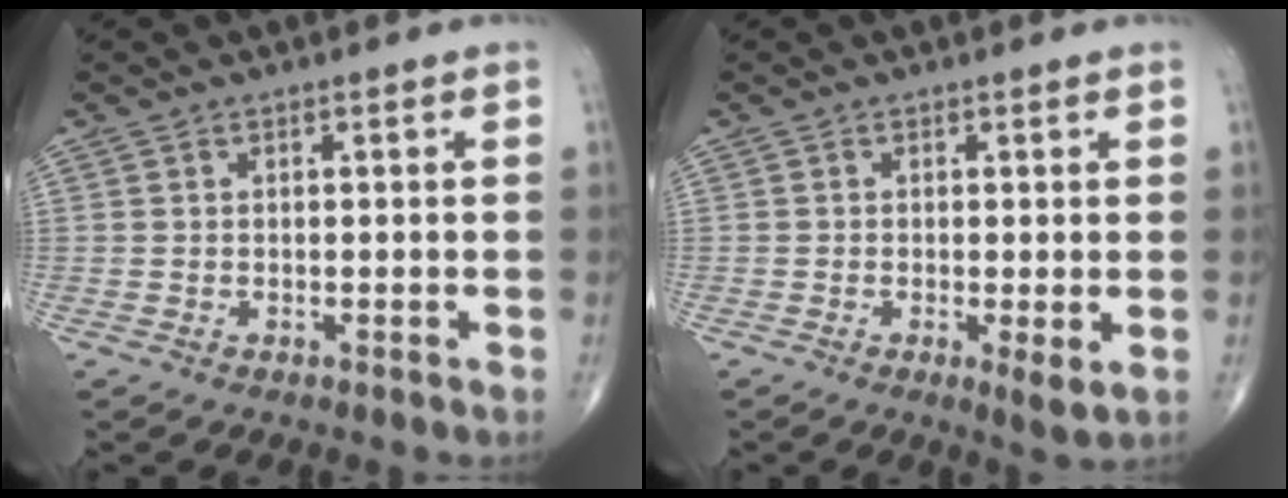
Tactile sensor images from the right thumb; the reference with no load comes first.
{"total": 3.2, "force": [-0.5, 0.6, 3.1], "torque": [-0.057, -0.014, -0.012]}